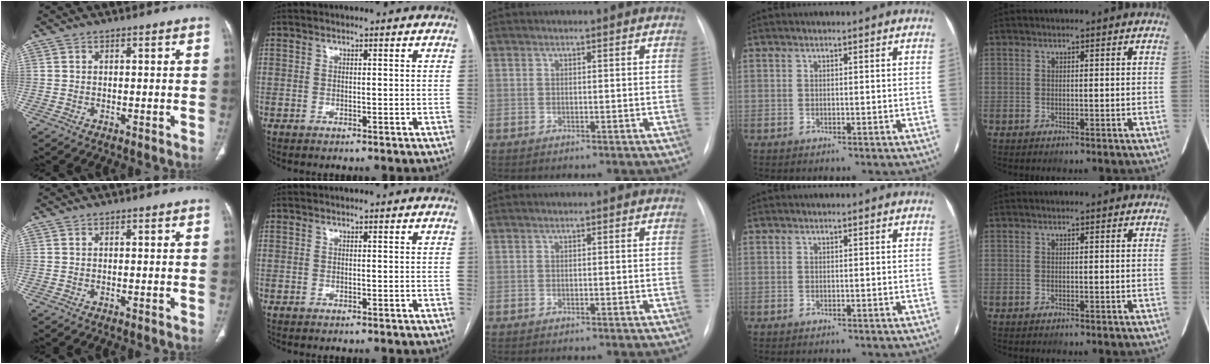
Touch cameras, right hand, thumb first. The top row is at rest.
{}